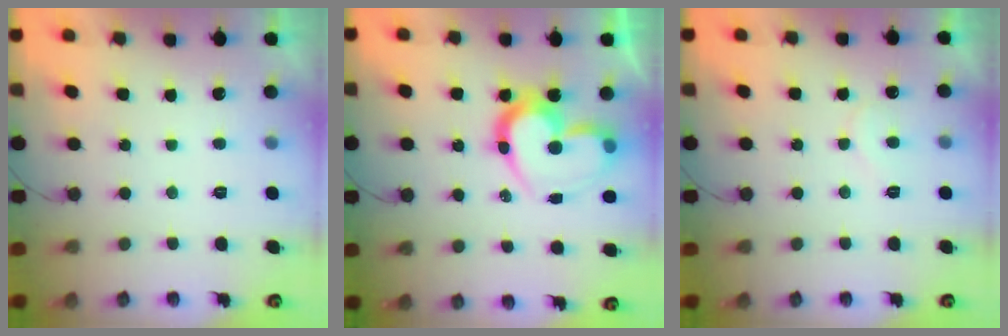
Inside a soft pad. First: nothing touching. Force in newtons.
{"total": 16.2, "press": 16.1, "slide": 1.7}
{"total": 4.4, "press": 4.4, "slide": 0.4}